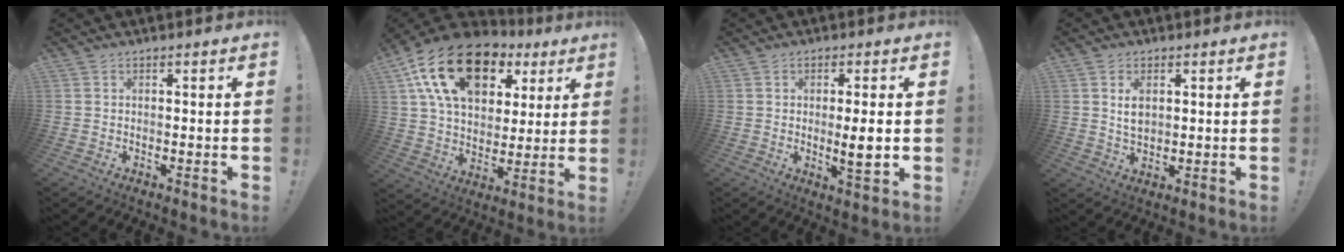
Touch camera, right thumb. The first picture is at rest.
{"total": 21.4, "force": [10.3, 12.9, 13.6], "torque": [-0.229, -0.038, 0.187]}
{"total": 6.6, "force": [-0.2, 1.3, 6.5], "torque": [-0.093, -0.008, -0.005]}
{"total": 4.7, "force": [1.6, 2.8, 3.4], "torque": [-0.042, -0.009, 0.024]}